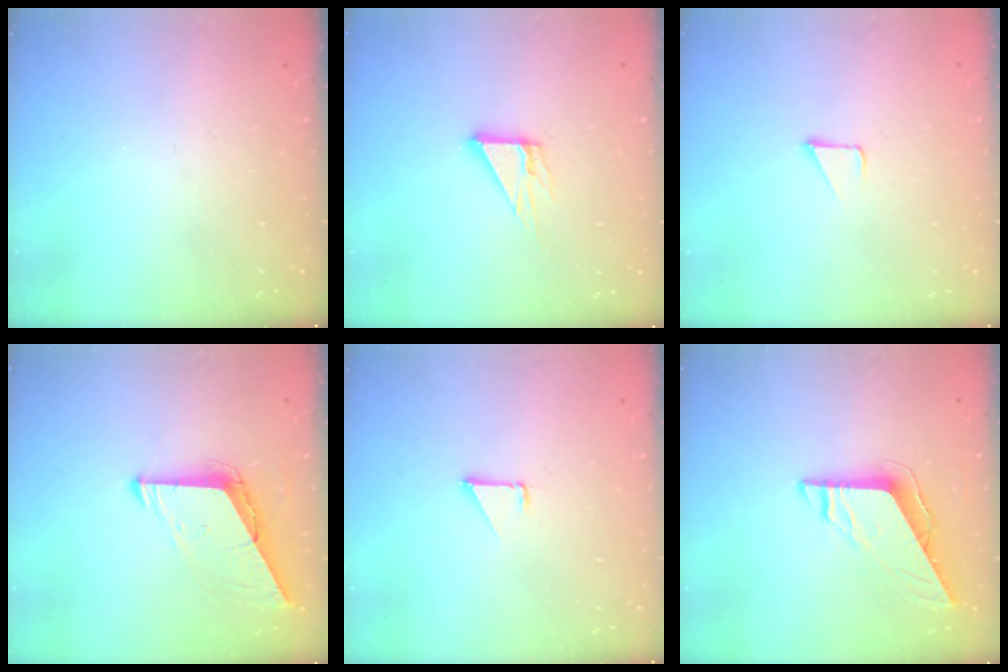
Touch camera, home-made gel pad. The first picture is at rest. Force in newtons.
{"total": 5.5, "press": 5.5, "slide": 0.3}
{"total": 1.5, "press": 1.5, "slide": 0.1}
{"total": 7.1, "press": 7.1, "slide": 0.5}
{"total": 1.5, "press": 1.5, "slide": 0.1}
{"total": 9.5, "press": 9.4, "slide": 0.9}